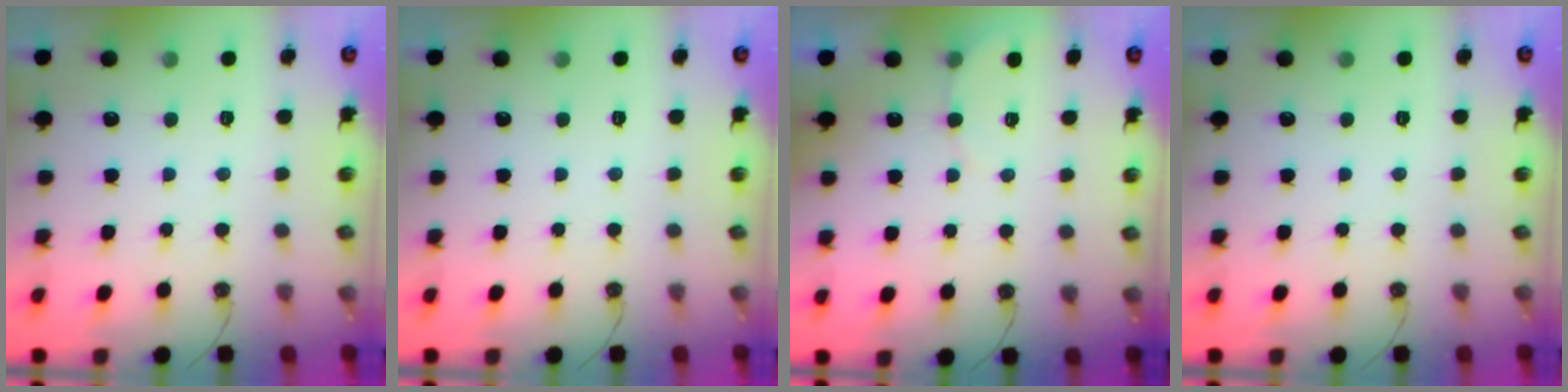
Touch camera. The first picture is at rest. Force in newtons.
{"total": 0.0}
{"total": 3.8, "press": 3.4, "slide": 1.6}
{"total": 0.0}